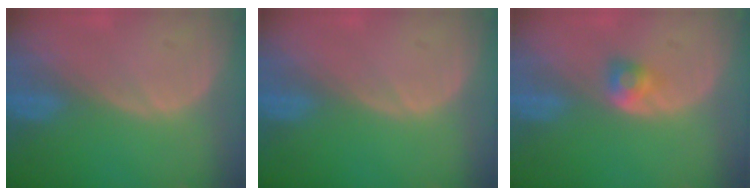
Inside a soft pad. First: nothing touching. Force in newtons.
{"total": 0.0}
{"total": 2.7, "press": 2.4, "slide": 1.1}